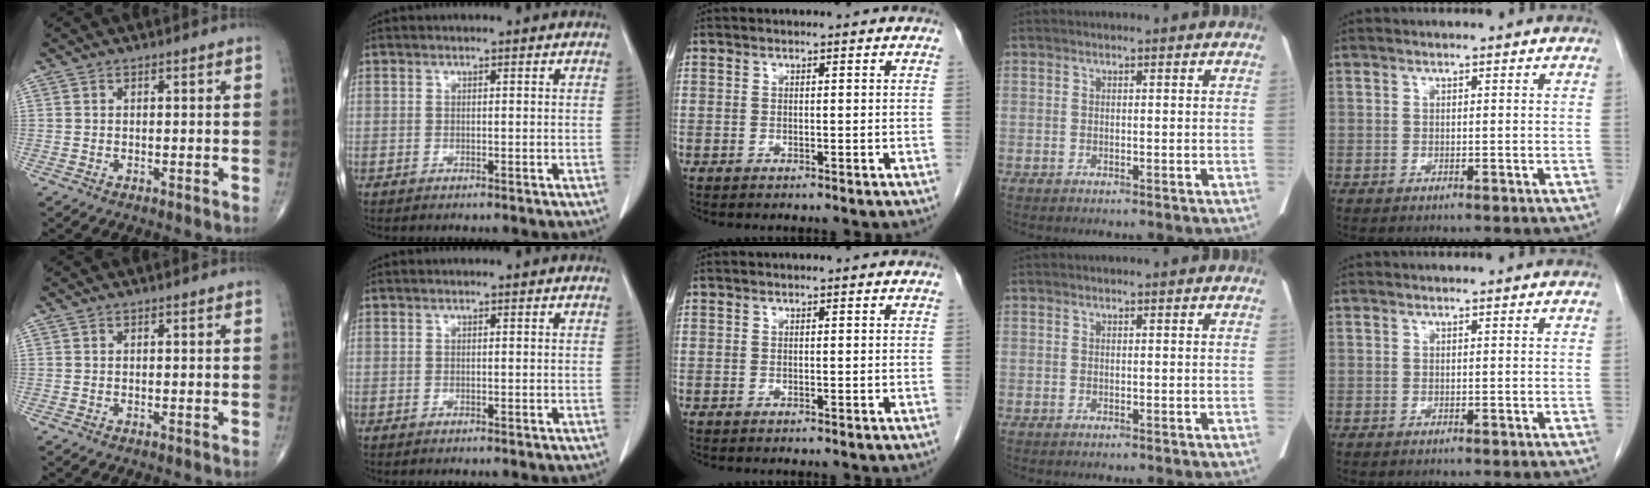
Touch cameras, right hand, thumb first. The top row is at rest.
{}